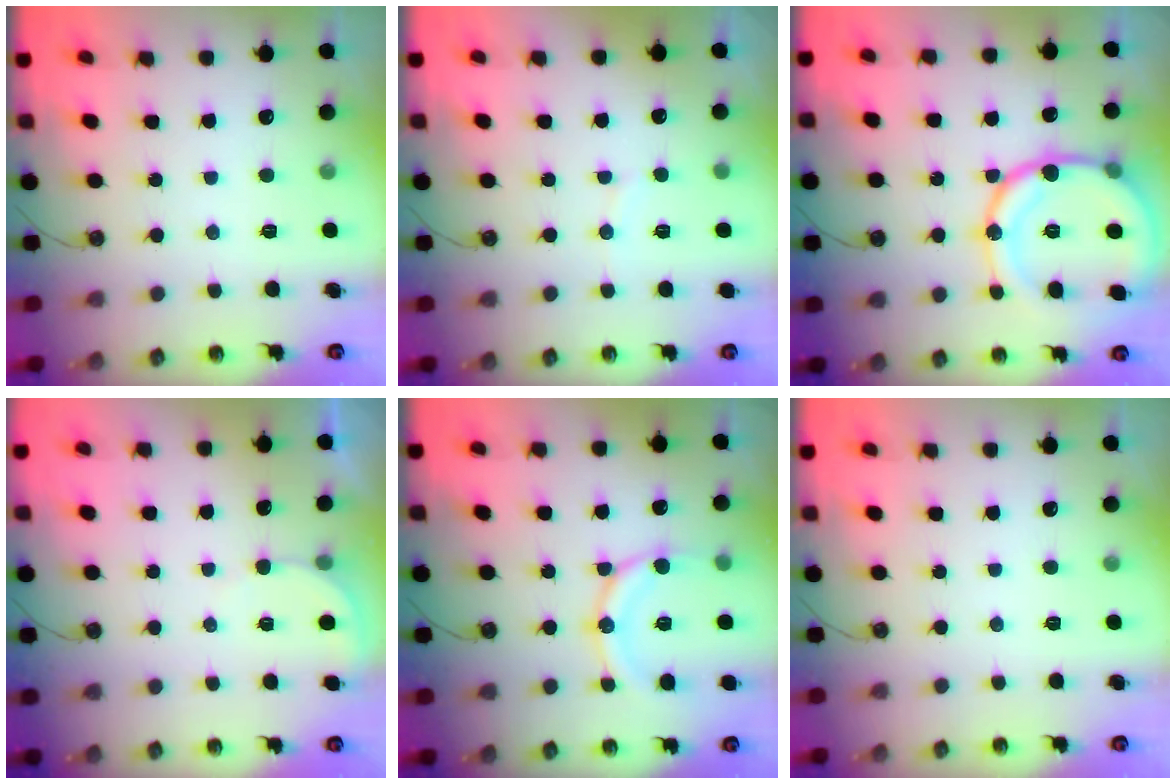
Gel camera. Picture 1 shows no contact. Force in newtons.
{"total": 4.0, "press": 3.9, "slide": 0.3}
{"total": 19.5, "press": 19.4, "slide": 2.1}
{"total": 2.6, "press": 2.6, "slide": 0.2}
{"total": 14.1, "press": 13.8, "slide": 2.9}
{"total": 0.0}